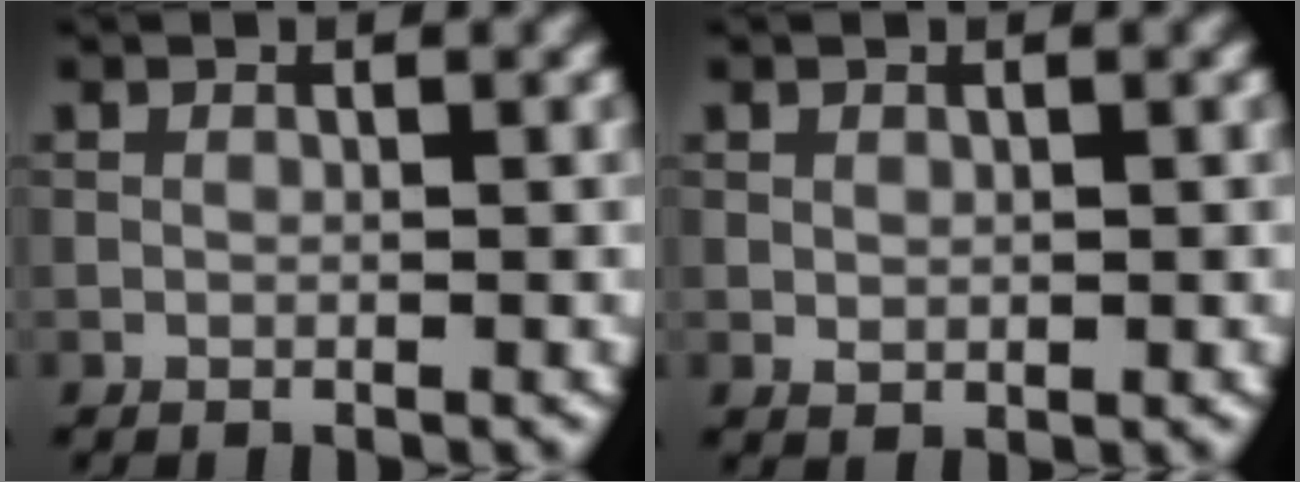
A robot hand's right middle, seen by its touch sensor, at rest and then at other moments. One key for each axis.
{"total": 0.7, "fx": 0.2, "fy": 0.5, "fz": 0.4, "tx": -0.006, "ty": -0.002, "tz": 0.007}